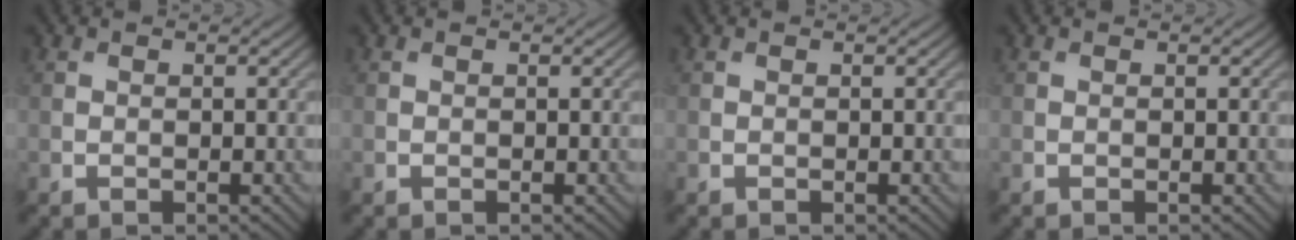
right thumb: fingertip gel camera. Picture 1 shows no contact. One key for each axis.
{"total": 0.0}
{"total": 0.0}
{"total": 0.0}